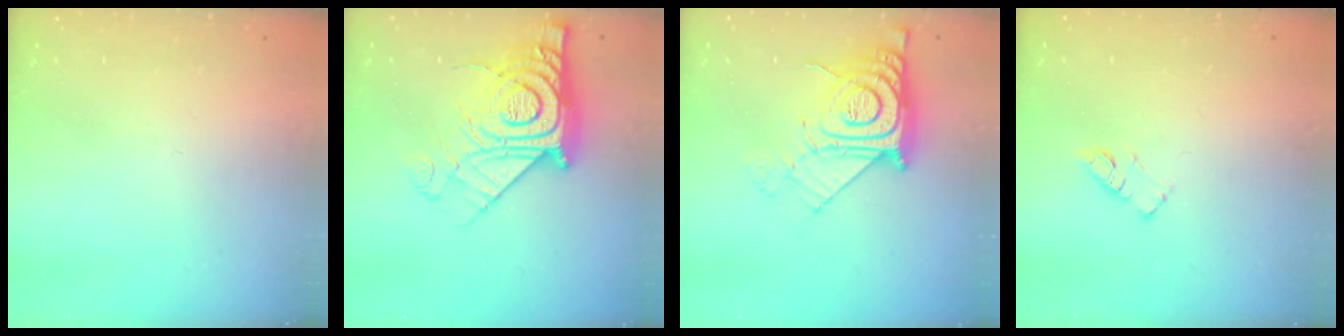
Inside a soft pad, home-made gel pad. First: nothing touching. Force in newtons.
{"total": 19.3, "press": 19.2, "slide": 1.5}
{"total": 18.7, "press": 18.6, "slide": 1.4}
{"total": 5.8, "press": 5.8, "slide": 0.1}